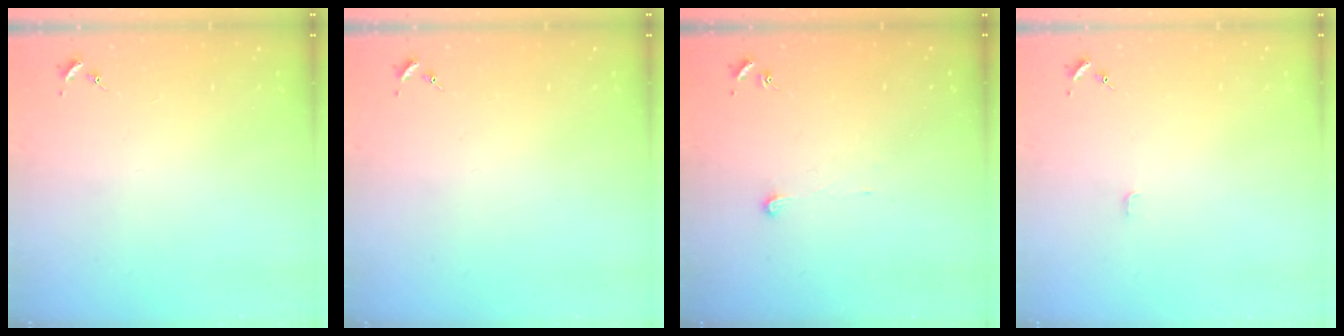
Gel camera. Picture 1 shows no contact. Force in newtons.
{"total": 0.0}
{"total": 3.6, "press": 3.6, "slide": 0.3}
{"total": 2.8, "press": 2.8, "slide": 0.2}